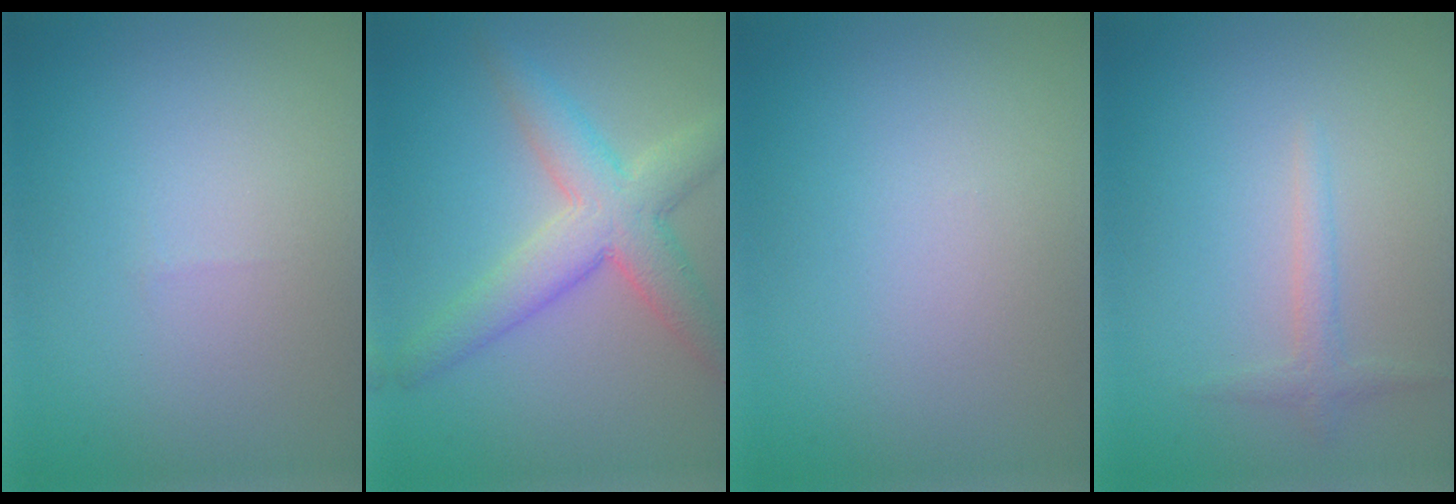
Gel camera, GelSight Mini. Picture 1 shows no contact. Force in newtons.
{"total": 5.6, "press": 5.6, "slide": 0.2}
{"total": 0.0}
{"total": 1.3, "press": 1.3, "slide": 0.0}